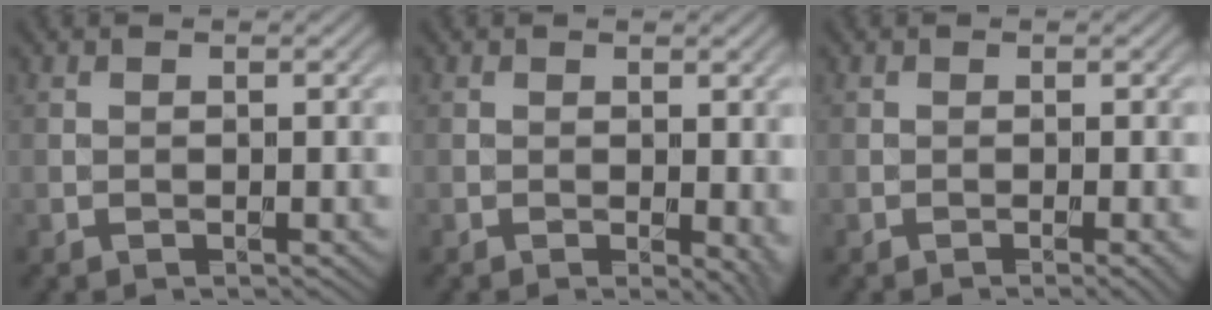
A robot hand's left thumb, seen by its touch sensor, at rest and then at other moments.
{"total": 2.6, "force": [-0.1, 1.1, 2.3], "torque": [-0.026, -0.005, -0.001]}
{"total": 1.5, "force": [-0.6, 0.1, 1.4], "torque": [-0.019, 0.000, -0.010]}